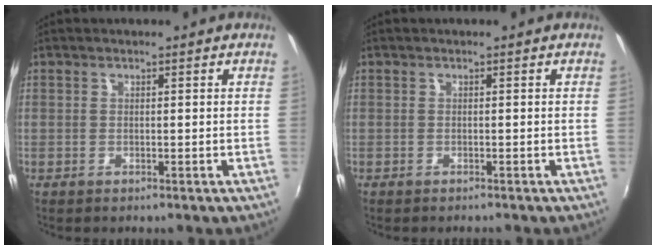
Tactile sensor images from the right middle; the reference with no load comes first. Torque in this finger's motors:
{"motor_torque": [-0.09, -0.03, -0.01, 0.00]}